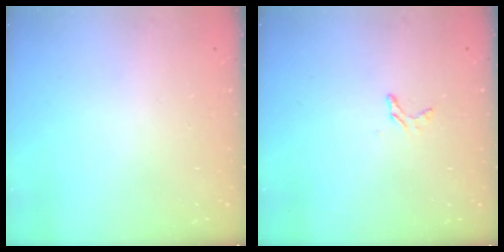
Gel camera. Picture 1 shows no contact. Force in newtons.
{"total": 3.8, "press": 3.8, "slide": 0.3}